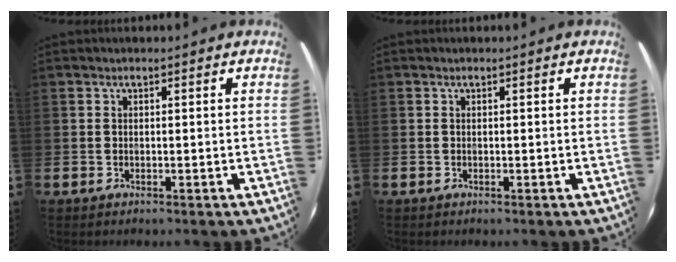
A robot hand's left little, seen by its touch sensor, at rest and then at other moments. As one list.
[{"total": 0.0}]